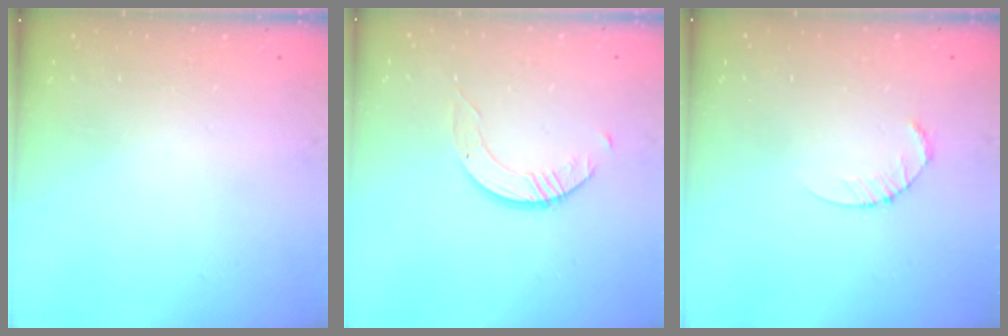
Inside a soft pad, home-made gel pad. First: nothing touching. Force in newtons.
{"total": 2.4, "press": 2.4, "slide": 0.3}
{"total": 2.6, "press": 2.6, "slide": 0.4}